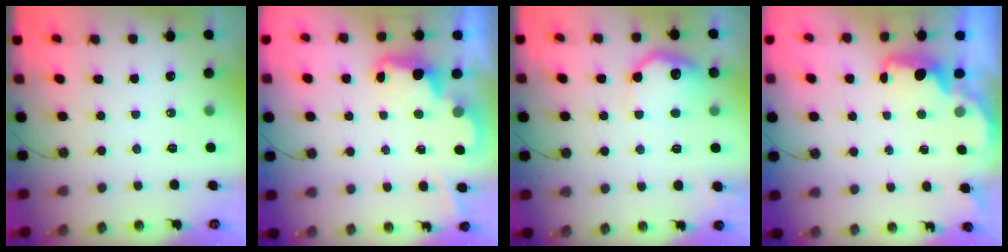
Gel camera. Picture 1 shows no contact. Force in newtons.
{"total": 2.5, "press": 2.5, "slide": 0.6}
{"total": 12.3, "press": 12.3, "slide": 0.6}
{"total": 1.9, "press": 1.8, "slide": 0.5}